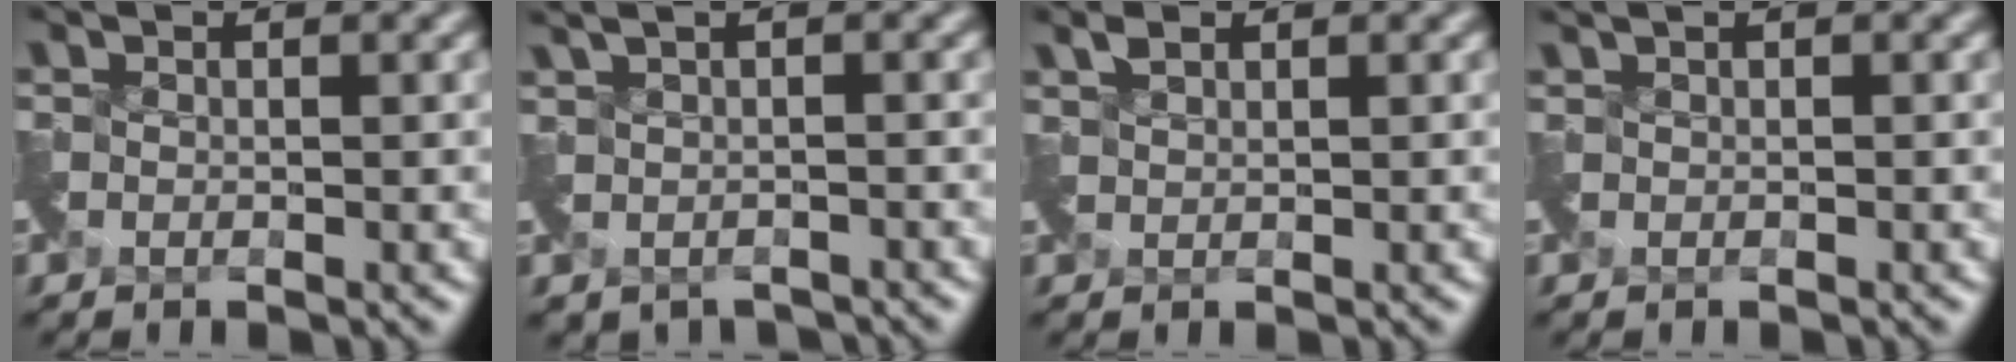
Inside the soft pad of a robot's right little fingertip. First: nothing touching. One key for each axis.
{"total": 3.3, "fx": -0.8, "fy": 1.9, "fz": 2.6, "tx": -0.054, "ty": -0.023, "tz": -0.007}
{"total": 0.9, "fx": 0.9, "fy": 0.0, "fz": -0.1, "tx": -0.004, "ty": 0.004, "tz": 0.023}
{"total": 0.9, "fx": 0.3, "fy": 0.2, "fz": 0.8, "tx": -0.014, "ty": 0.000, "tz": 0.002}